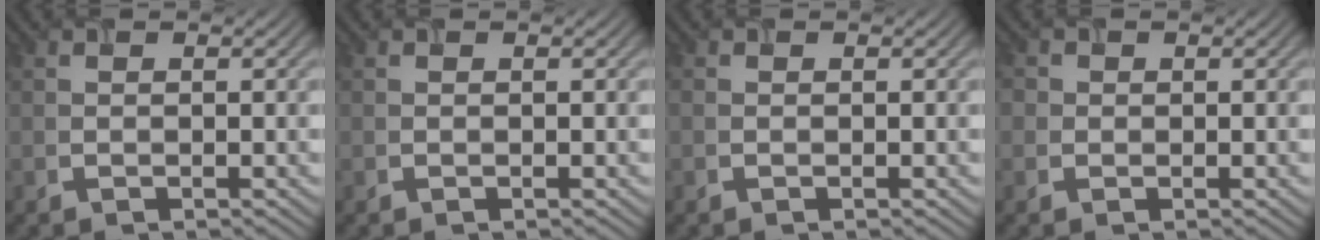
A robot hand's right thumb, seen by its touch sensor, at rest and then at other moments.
{"total": 0.0}
{"total": 0.6, "force": [-0.2, 0.5, 0.3], "torque": [-0.008, -0.002, -0.003]}
{"total": 1.4, "force": [0.1, 1.4, 0.3], "torque": [-0.005, -0.001, -0.004]}